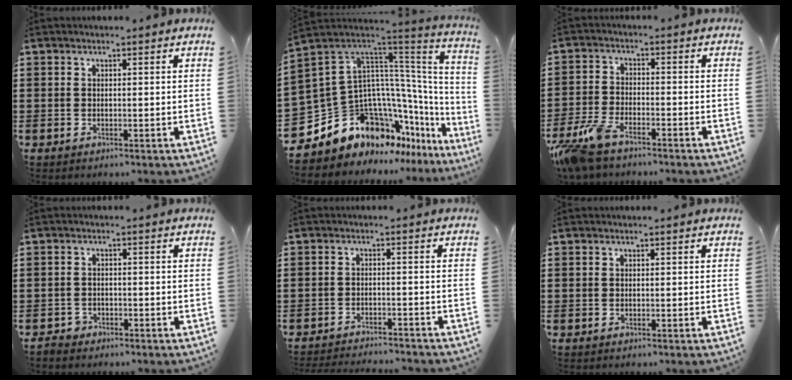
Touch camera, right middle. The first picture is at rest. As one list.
[{"total": 14.3, "force": [-8.3, 9.8, 6.1], "torque": [-0.164, -0.024, -0.125]}, {"total": 6.6, "force": [-5.1, 1.8, 3.7], "torque": [-0.106, -0.010, -0.106]}, {"total": 1.6, "force": [-1.4, 0.8, 0.0], "torque": [-0.007, 0.004, -0.033]}, {"total": 2.6, "force": [-2.6, 0.0, 0.2], "torque": [-0.007, 0.000, -0.056]}, {"total": 0.0}]